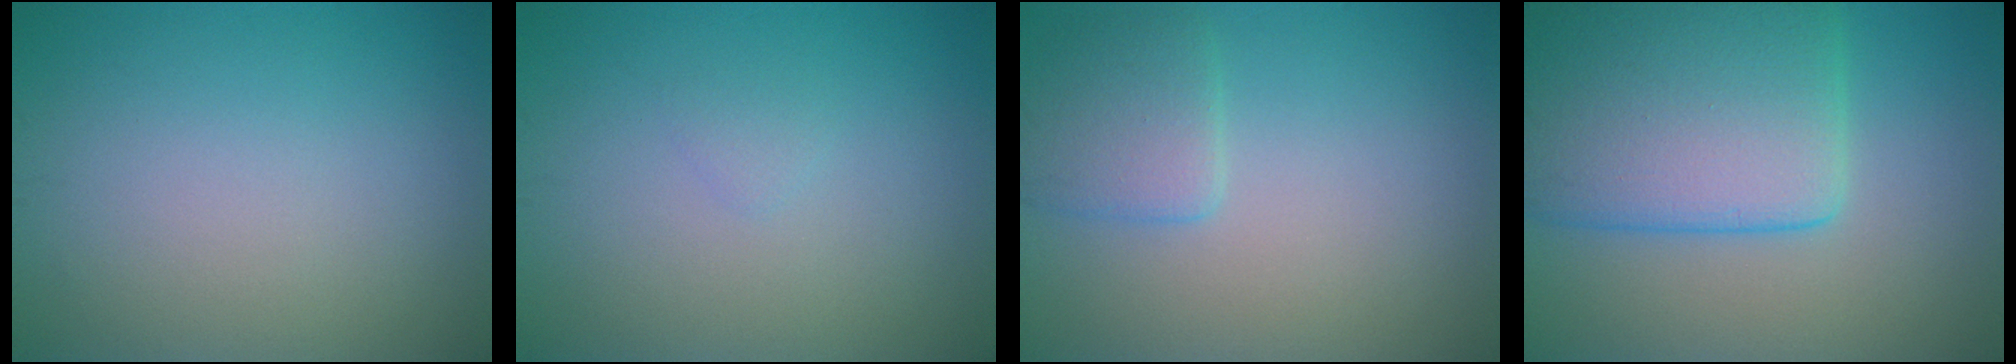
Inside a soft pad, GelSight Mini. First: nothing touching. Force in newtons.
{"total": 0.6, "press": 0.6, "slide": 0.1}
{"total": 2.7, "press": 2.7, "slide": 0.2}
{"total": 10.4, "press": 10.4, "slide": 0.2}